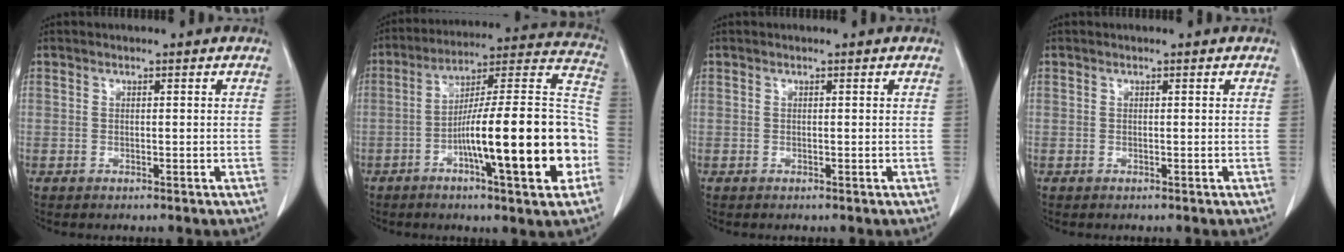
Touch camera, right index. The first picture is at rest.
{"total": 22.7, "force": [-6.7, 2.1, 21.5], "torque": [-0.283, 0.015, -0.103]}
{"total": 0.0}
{"total": 0.0}